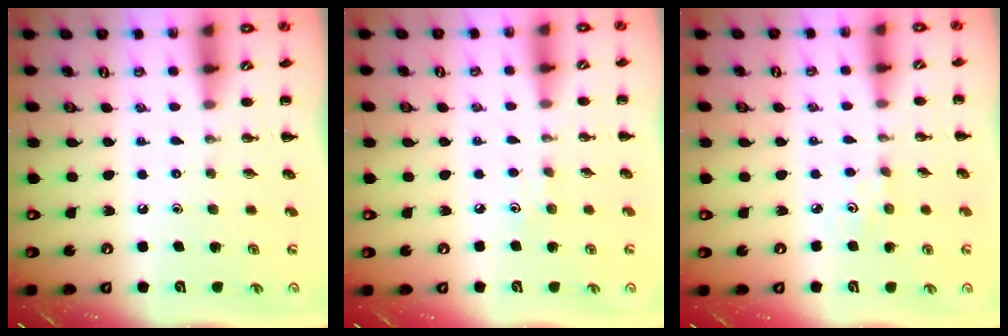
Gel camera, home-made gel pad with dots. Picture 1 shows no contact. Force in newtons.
{"total": 3.9, "press": 3.7, "slide": 1.3}
{"total": 1.4, "press": 1.3, "slide": 0.4}